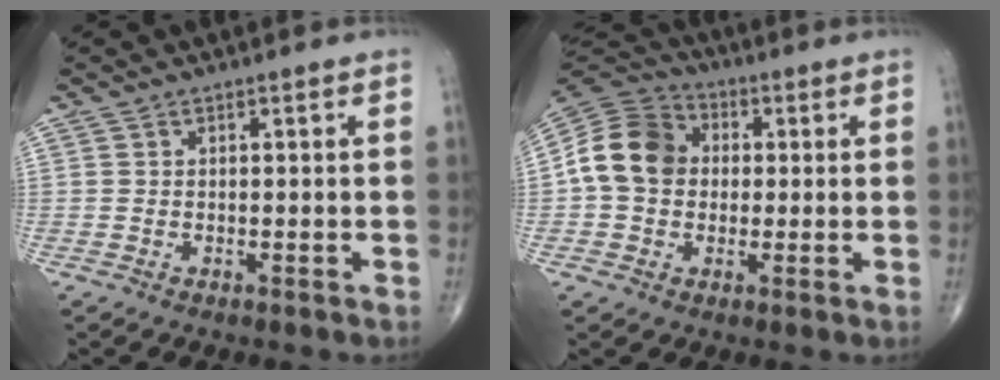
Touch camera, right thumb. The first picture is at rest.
{"total": 12.3, "force": [0.7, 10.0, 7.0], "torque": [-0.113, 0.027, 0.001]}